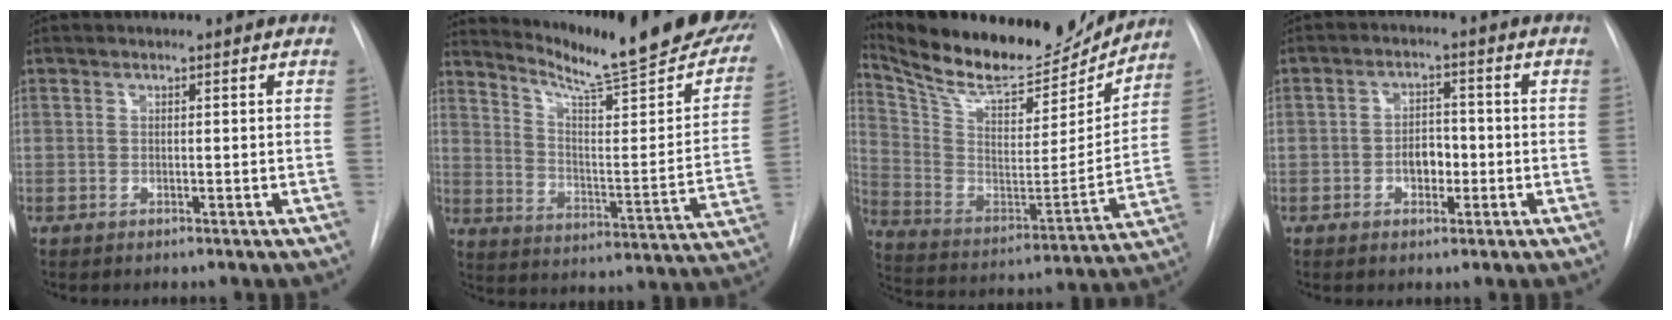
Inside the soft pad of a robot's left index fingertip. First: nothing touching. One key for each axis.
{"total": 26.1, "fx": 22.0, "fy": 2.6, "fz": 13.9, "tx": -0.206, "ty": -0.085, "tz": 0.284}
{"total": 21.7, "fx": 19.6, "fy": 5.1, "fz": 7.8, "tx": -0.146, "ty": -0.026, "tz": 0.311}
{"total": 4.0, "fx": -1.7, "fy": 2.3, "fz": 2.7, "tx": -0.040, "ty": 0.004, "tz": -0.026}